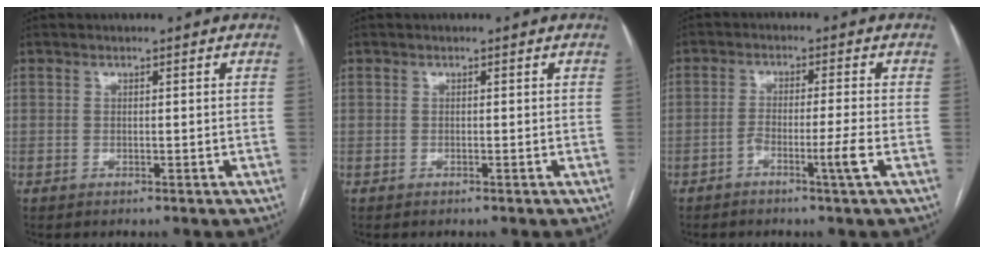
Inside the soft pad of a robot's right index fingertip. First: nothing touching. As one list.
[{"total": 0.0}, {"total": 4.4, "force": [-2.1, -0.8, 3.8], "torque": [-0.069, 0.004, -0.037]}]